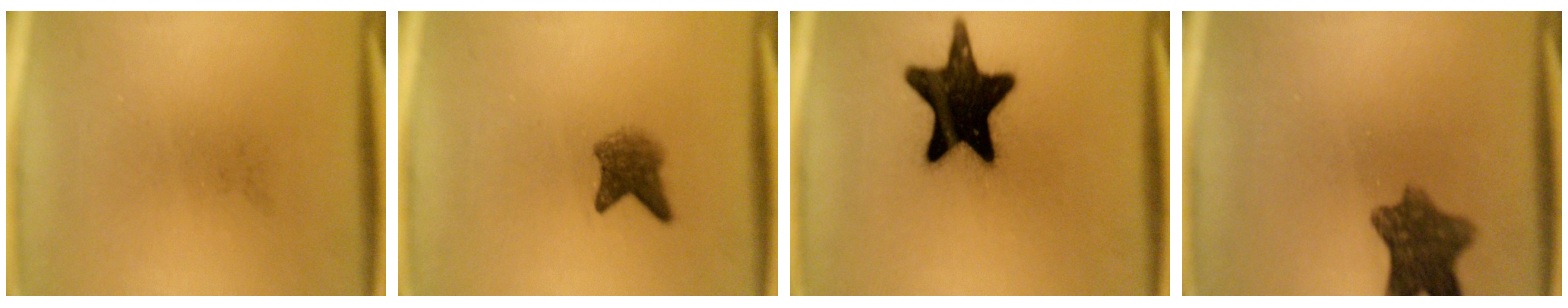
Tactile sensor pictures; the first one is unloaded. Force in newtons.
{"total": 3.5}
{"total": 19.1}
{"total": 8.1}